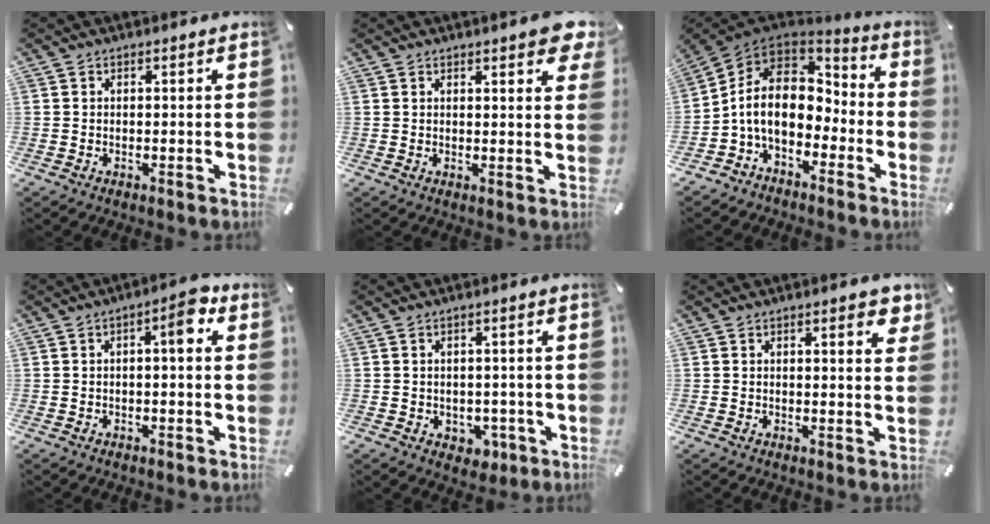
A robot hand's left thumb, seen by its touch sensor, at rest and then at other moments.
{"total": 5.1, "force": [3.4, 1.5, 3.5], "torque": [-0.044, -0.021, 0.054]}
{"total": 12.0, "force": [-2.3, 9.1, 7.4], "torque": [-0.155, 0.008, -0.042]}
{"total": 5.4, "force": [0.8, 1.7, 5.0], "torque": [-0.075, 0.006, 0.004]}
{"total": 3.8, "force": [-0.8, 3.4, 1.5], "torque": [-0.010, 0.001, -0.015]}
{"total": 3.9, "force": [1.9, 1.2, 3.3], "torque": [-0.044, -0.005, 0.026]}